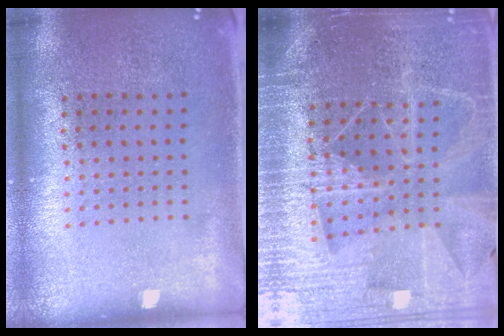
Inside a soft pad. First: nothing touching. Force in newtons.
{"total": 5.1, "press": 4.6, "slide": 2.2}